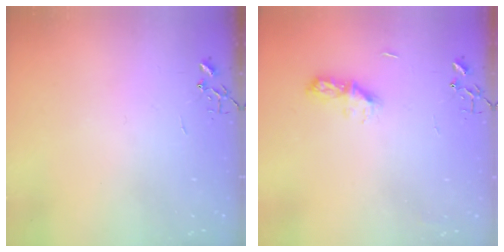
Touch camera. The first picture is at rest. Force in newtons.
{"total": 7.2, "press": 7.1, "slide": 0.6}